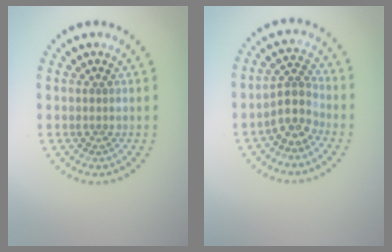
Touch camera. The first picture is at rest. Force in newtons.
{"total": 2.9, "press": 2.3, "slide": 1.8}